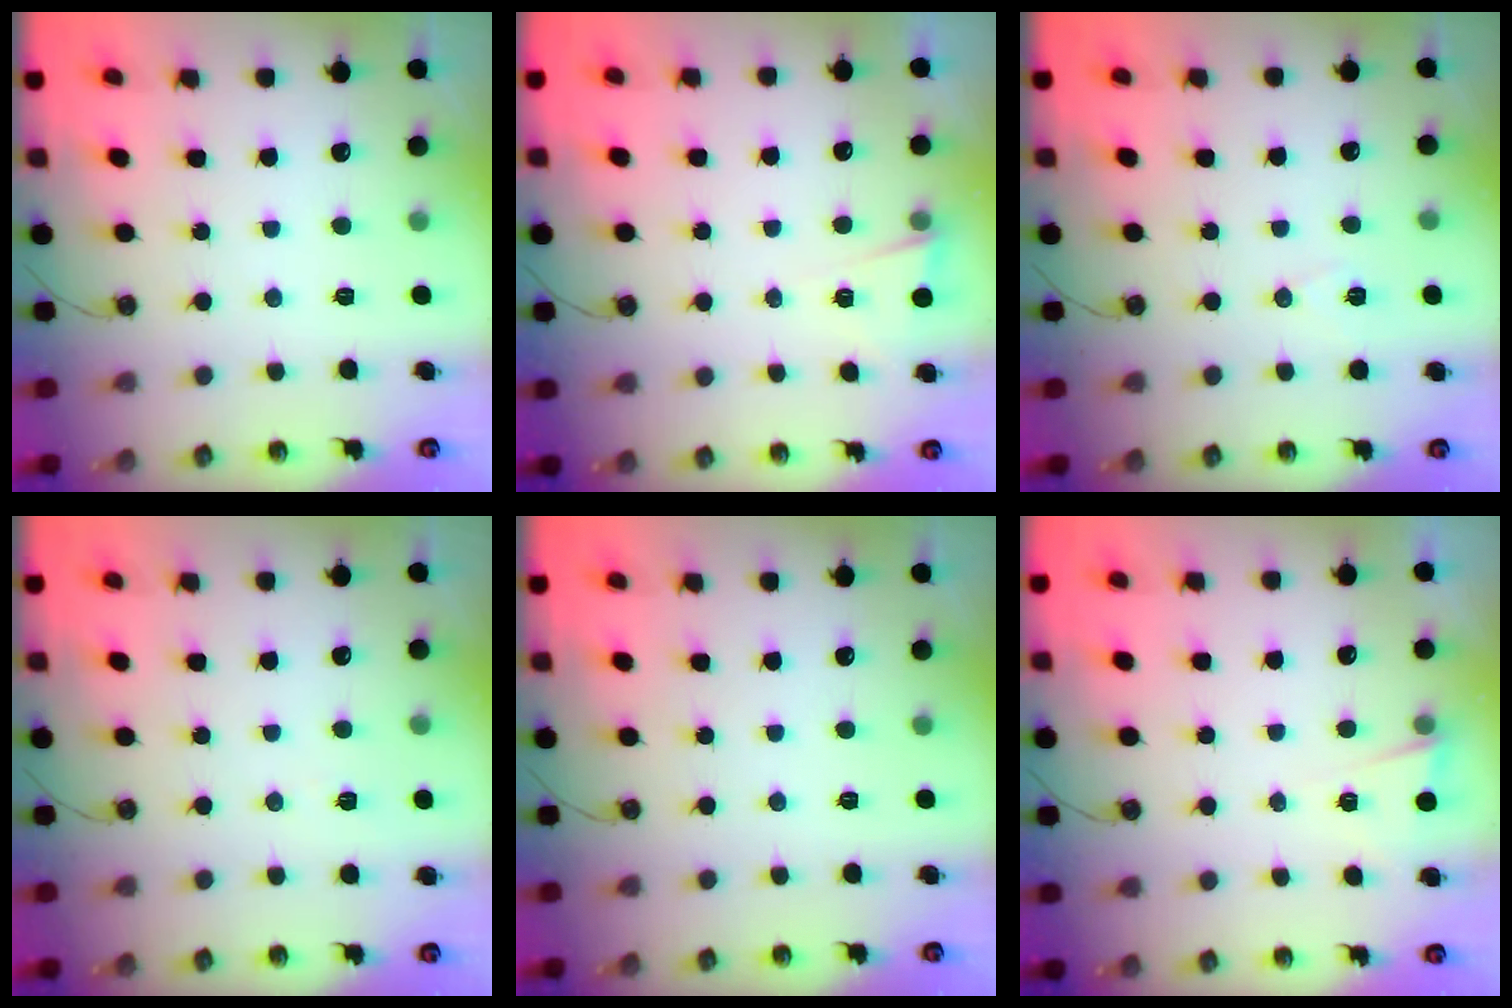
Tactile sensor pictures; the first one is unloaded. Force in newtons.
{"total": 2.8, "press": 2.3, "slide": 1.6}
{"total": 5.9, "press": 4.3, "slide": 4.0}
{"total": 2.3, "press": 1.3, "slide": 1.9}
{"total": 0.0}
{"total": 2.8, "press": 2.3, "slide": 1.6}